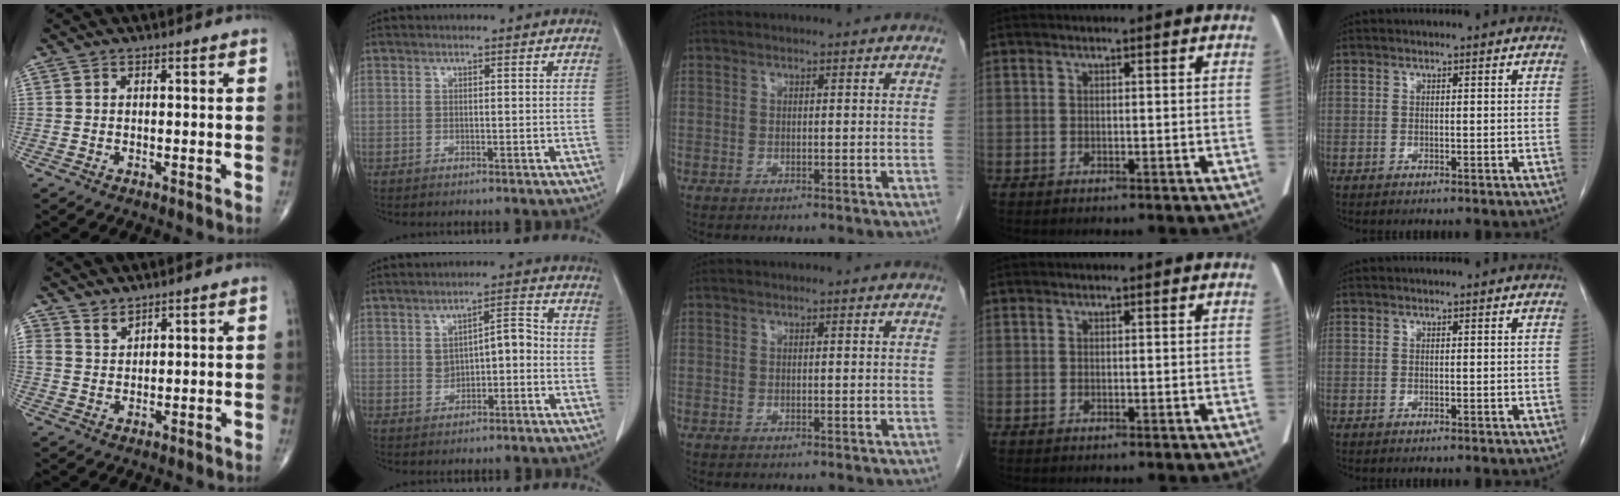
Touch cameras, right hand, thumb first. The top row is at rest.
{"thumb": {"total": 2.4, "force": [2.2, 1.0, 0.4], "torque": [0.008, -0.019, 0.040]}, "index": {"total": 4.7, "force": [-0.2, 2.3, 4.1], "torque": [-0.061, 0.025, 0.004]}}